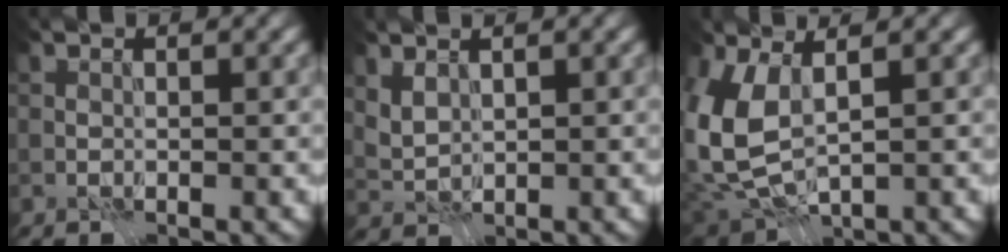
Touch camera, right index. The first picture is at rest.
{"total": 2.1, "force": [1.4, 1.2, 1.2], "torque": [-0.029, 0.000, 0.034]}
{"total": 7.6, "force": [1.3, 4.2, 6.3], "torque": [-0.161, -0.010, 0.028]}